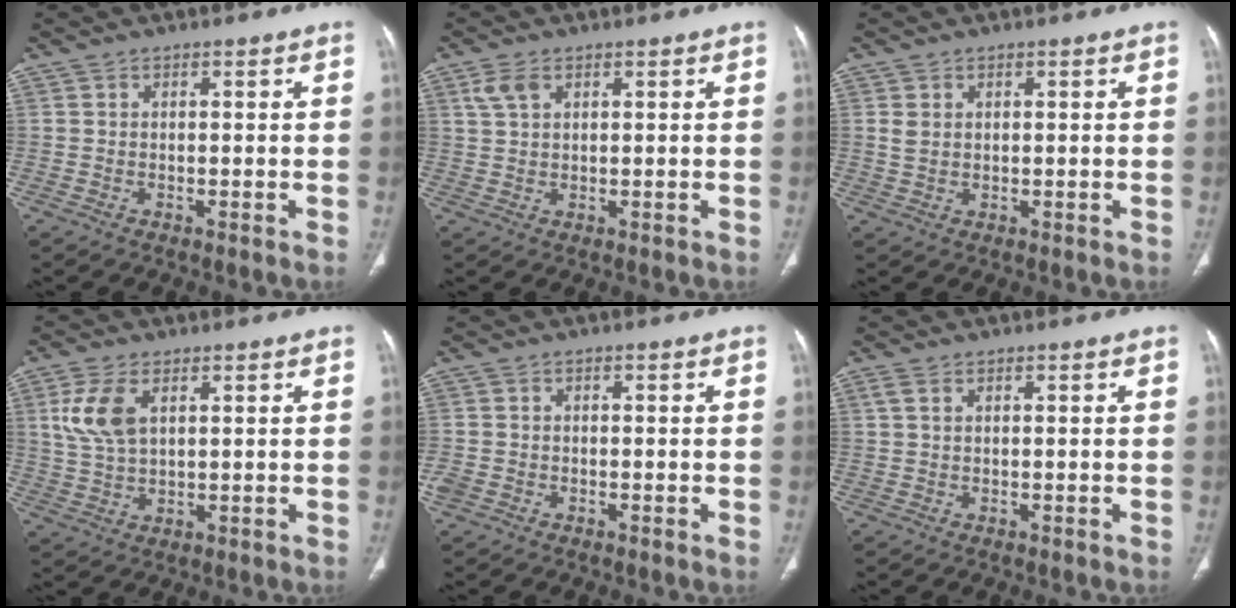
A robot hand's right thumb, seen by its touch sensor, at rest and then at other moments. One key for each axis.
{"total": 3.4, "fx": 1.6, "fy": 2.0, "fz": 2.2, "tx": -0.048, "ty": 0.004, "tz": 0.039}
{"total": 1.9, "fx": 0.6, "fy": 1.4, "fz": 1.1, "tx": -0.022, "ty": -0.002, "tz": 0.019}
{"total": 7.5, "fx": 2.5, "fy": 4.1, "fz": 5.8, "tx": -0.130, "ty": -0.004, "tz": 0.053}
{"total": 2.4, "fx": -1.2, "fy": 1.8, "fz": 1.1, "tx": -0.024, "ty": 0.006, "tz": -0.023}
{"total": 1.1, "fx": 0.4, "fy": 0.6, "fz": 0.9, "tx": -0.029, "ty": 0.008, "tz": 0.010}